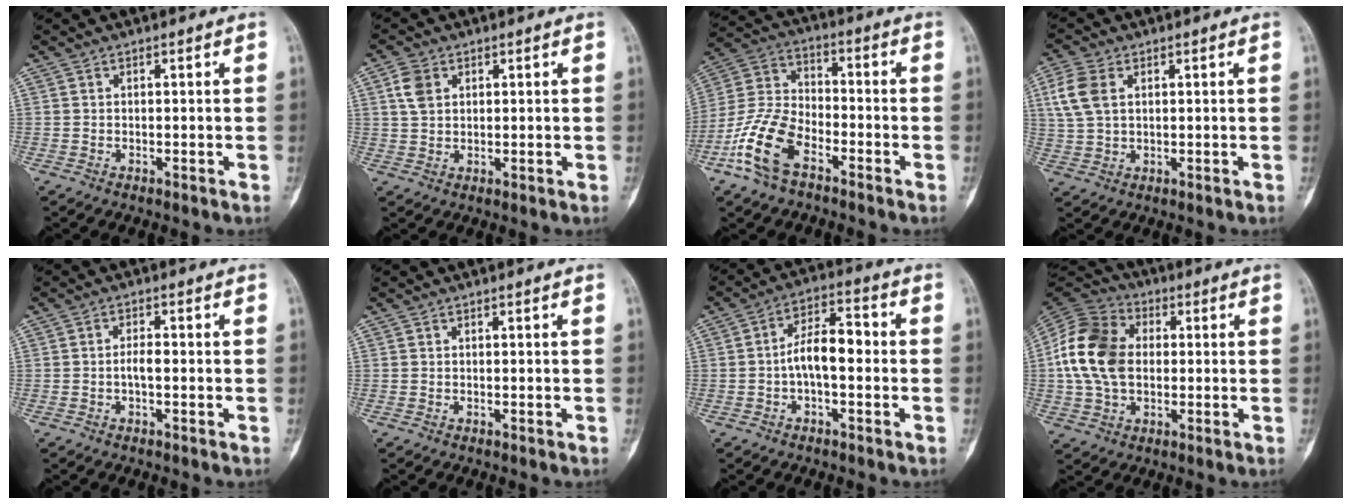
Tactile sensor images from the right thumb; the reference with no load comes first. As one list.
[{"total": 4.4, "force": [1.6, 3.2, 2.6], "torque": [-0.045, 0.002, 0.032]}, {"total": 12.9, "force": [-6.9, 6.9, 8.4], "torque": [-0.178, 0.038, -0.145]}, {"total": 7.1, "force": [2.2, 4.6, 5.0], "torque": [-0.112, 0.004, 0.045]}, {"total": 1.6, "force": [-0.2, 0.4, 1.5], "torque": [-0.030, 0.001, -0.005]}, {"total": 0.0}, {"total": 8.4, "force": [-0.9, 4.0, 7.3], "torque": [-0.118, 0.036, -0.023]}, {"total": 15.8, "force": [0.7, 11.3, 10.9], "torque": [-0.195, 0.019, 0.005]}]